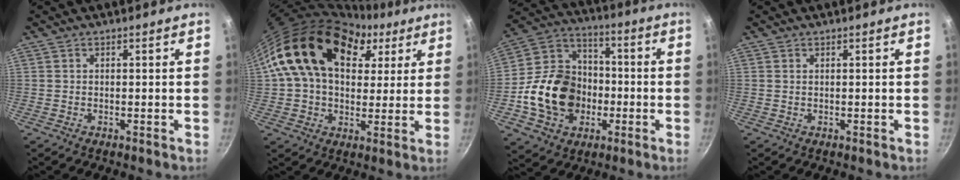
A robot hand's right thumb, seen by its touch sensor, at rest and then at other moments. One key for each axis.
{"total": 23.5, "fx": 8.2, "fy": 15.6, "fz": 15.5, "tx": -0.258, "ty": 0.018, "tz": 0.126}
{"total": 19.1, "fx": -3.8, "fy": 15.3, "fz": 10.8, "tx": -0.168, "ty": 0.043, "tz": -0.067}
{"total": 0.0}